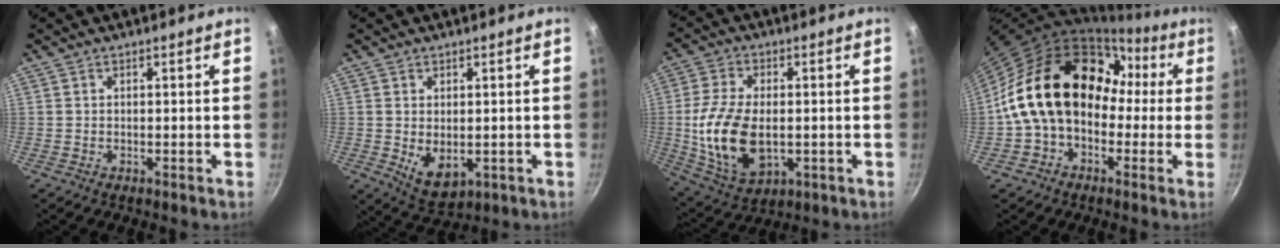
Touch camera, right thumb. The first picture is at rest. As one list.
[{"total": 6.3, "force": [-0.4, 4.0, 4.9], "torque": [-0.072, -0.018, 0.009]}, {"total": 15.6, "force": [-1.3, 9.2, 12.5], "torque": [-0.238, -0.004, -0.013]}, {"total": 19.7, "force": [0.6, 14.3, 13.5], "torque": [-0.194, 0.060, 0.002]}]